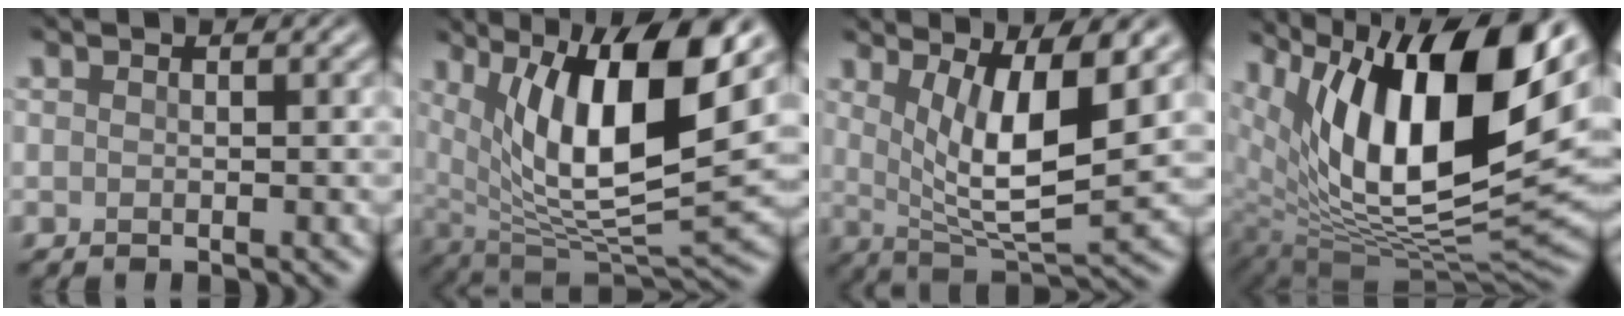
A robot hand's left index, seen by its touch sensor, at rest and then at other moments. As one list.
[{"total": 12.2, "force": [4.1, 3.8, 10.9], "torque": [-0.177, -0.011, 0.077]}, {"total": 7.7, "force": [2.0, 2.3, 7.1], "torque": [-0.128, -0.018, 0.041]}, {"total": 15.7, "force": [6.5, 6.7, 12.6], "torque": [-0.201, -0.007, 0.114]}]